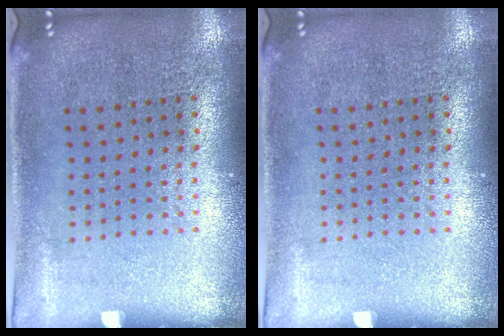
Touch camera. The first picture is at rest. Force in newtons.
{"total": 0.0}